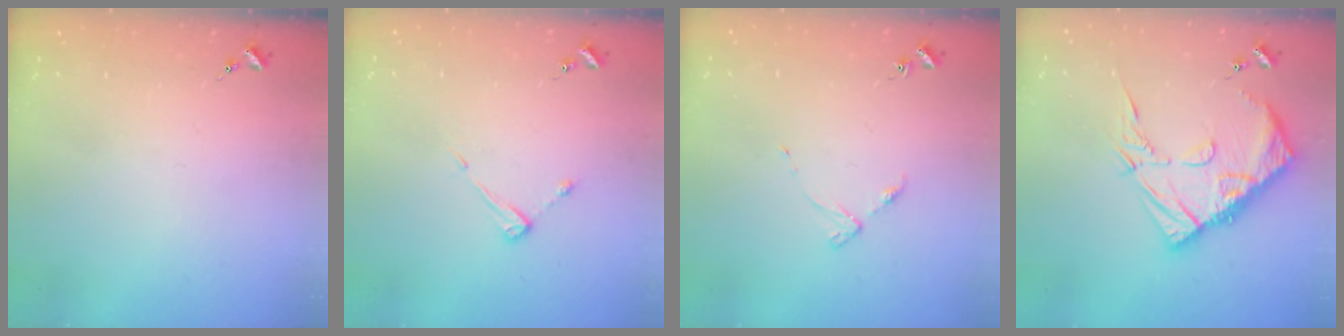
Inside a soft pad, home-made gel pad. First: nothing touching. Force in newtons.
{"total": 4.7, "press": 4.7, "slide": 0.4}
{"total": 3.3, "press": 3.3, "slide": 0.4}
{"total": 16.8, "press": 16.7, "slide": 1.7}